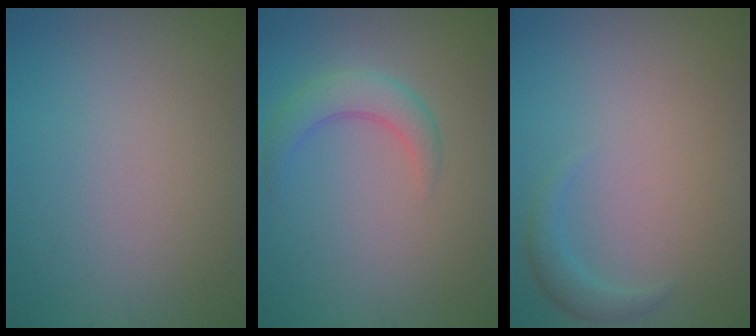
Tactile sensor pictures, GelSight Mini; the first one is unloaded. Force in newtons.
{"total": 2.8, "press": 2.8, "slide": 0.1}
{"total": 1.6, "press": 1.6, "slide": 0.1}